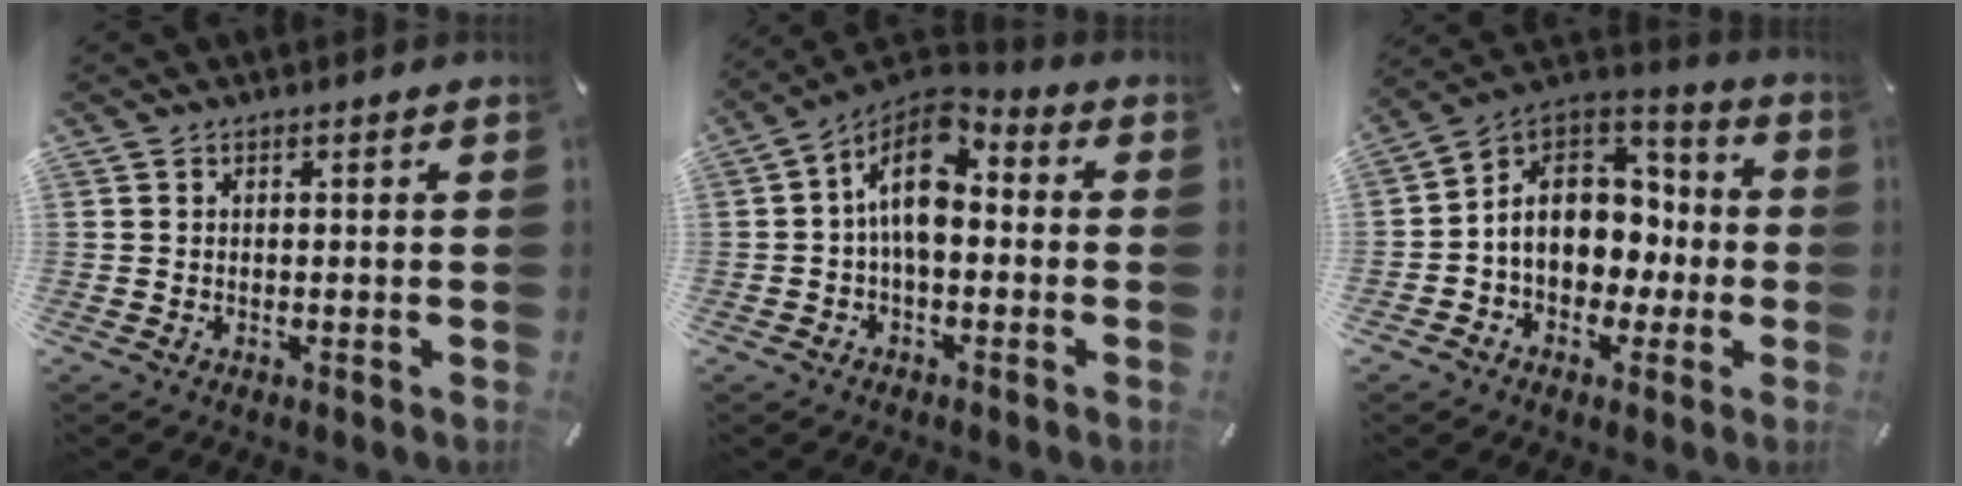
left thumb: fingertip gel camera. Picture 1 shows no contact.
{"total": 12.7, "force": [0.8, 7.5, 10.2], "torque": [-0.198, -0.006, 0.009]}
{"total": 12.9, "force": [-1.2, 11.0, 6.6], "torque": [-0.110, 0.003, -0.016]}